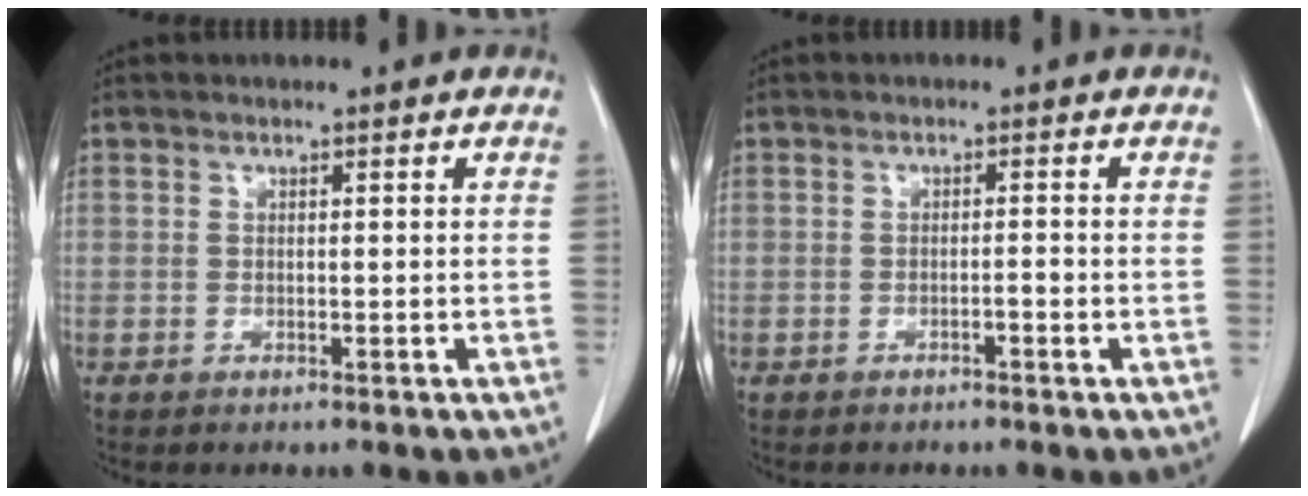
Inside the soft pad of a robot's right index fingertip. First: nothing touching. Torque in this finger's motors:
{"motor_torque": [-0.12, -0.06, 0.01, 0.00]}